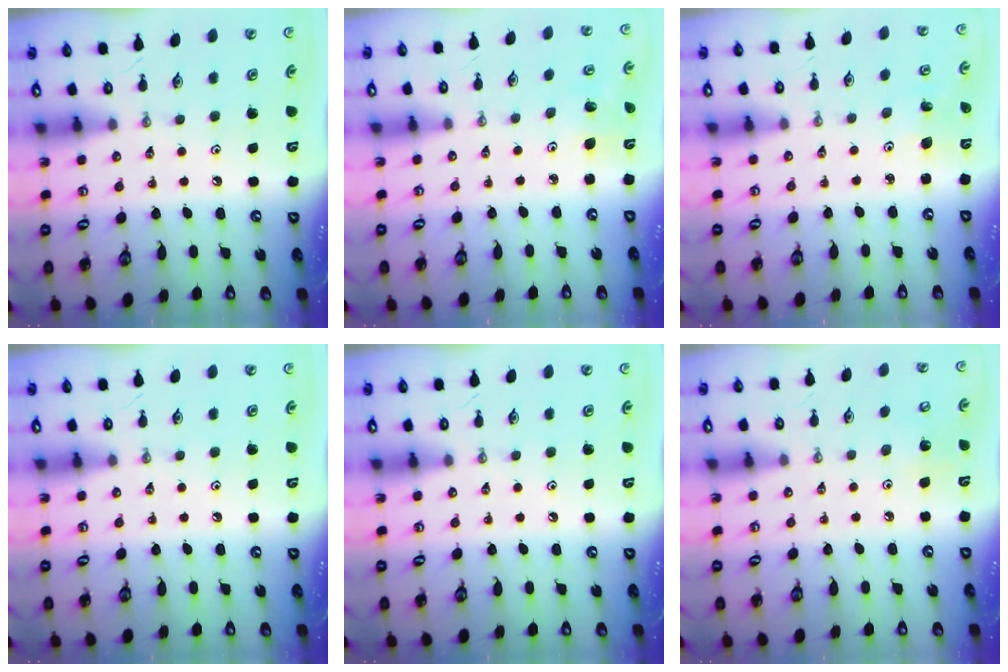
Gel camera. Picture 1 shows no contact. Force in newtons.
{"total": 2.5, "press": 2.5, "slide": 0.1}
{"total": 3.3, "press": 3.3, "slide": 0.3}
{"total": 0.0}
{"total": 0.0}
{"total": 5.3, "press": 5.3, "slide": 0.3}